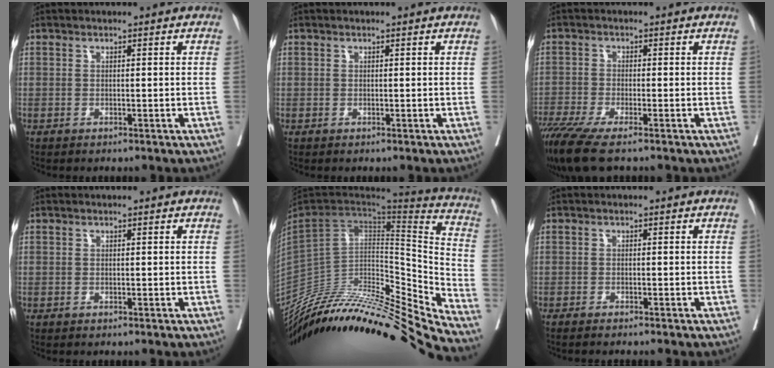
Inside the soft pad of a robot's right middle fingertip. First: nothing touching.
{"total": 0.0}
{"total": 7.8, "force": [-5.8, 0.9, 5.1], "torque": [-0.091, -0.021, -0.105]}
{"total": 0.0}
{"total": 34.2, "force": [-29.7, 1.9, 16.9], "torque": [-0.217, -0.044, -0.456]}
{"total": 3.2, "force": [-2.8, 0.0, 1.6], "torque": [-0.021, -0.003, -0.036]}